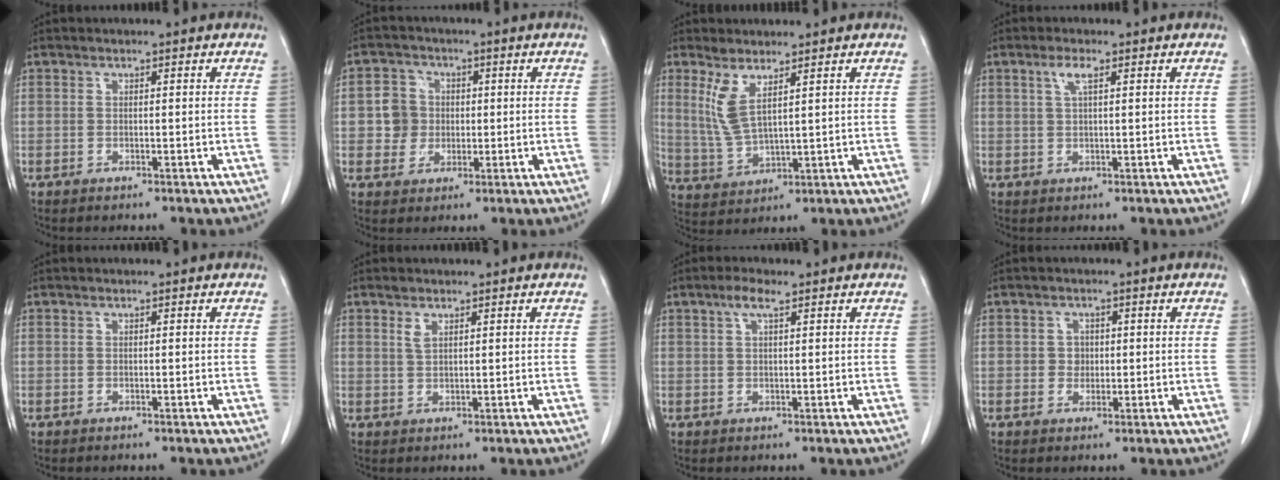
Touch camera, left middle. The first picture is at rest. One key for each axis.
{"total": 4.9, "fx": 0.3, "fy": 4.8, "fz": 1.0, "tx": -0.022, "ty": 0.015, "tz": 0.009}
{"total": 5.8, "fx": 2.9, "fy": 1.1, "fz": 4.9, "tx": -0.118, "ty": -0.010, "tz": 0.069}
{"total": 2.4, "fx": 1.1, "fy": 0.4, "fz": 2.1, "tx": -0.047, "ty": 0.005, "tz": 0.022}
{"total": 0.0}
{"total": 1.6, "fx": 1.1, "fy": 0.6, "fz": 1.0, "tx": -0.023, "ty": 0.003, "tz": 0.024}
{"total": 2.7, "fx": 1.6, "fy": 0.4, "fz": 2.1, "tx": -0.048, "ty": 0.008, "tz": 0.030}
{"total": 1.9, "fx": 0.1, "fy": 1.8, "fz": 0.7, "tx": -0.011, "ty": 0.002, "tz": 0.003}